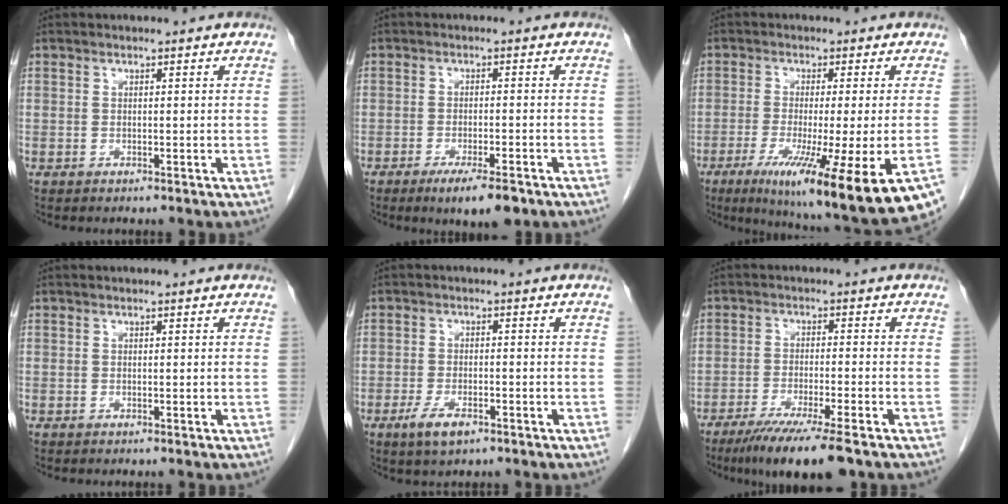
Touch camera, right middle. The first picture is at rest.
{"total": 6.4, "force": [-4.2, 1.1, 4.7], "torque": [-0.070, -0.012, -0.060]}
{"total": 18.4, "force": [-9.9, 0.4, 15.5], "torque": [-0.182, -0.052, -0.154]}
{"total": 0.0}
{"total": 4.3, "force": [-2.5, 1.6, 3.1], "torque": [-0.065, -0.004, -0.040]}
{"total": 10.4, "force": [-7.6, 0.2, 7.2], "torque": [-0.111, -0.026, -0.120]}